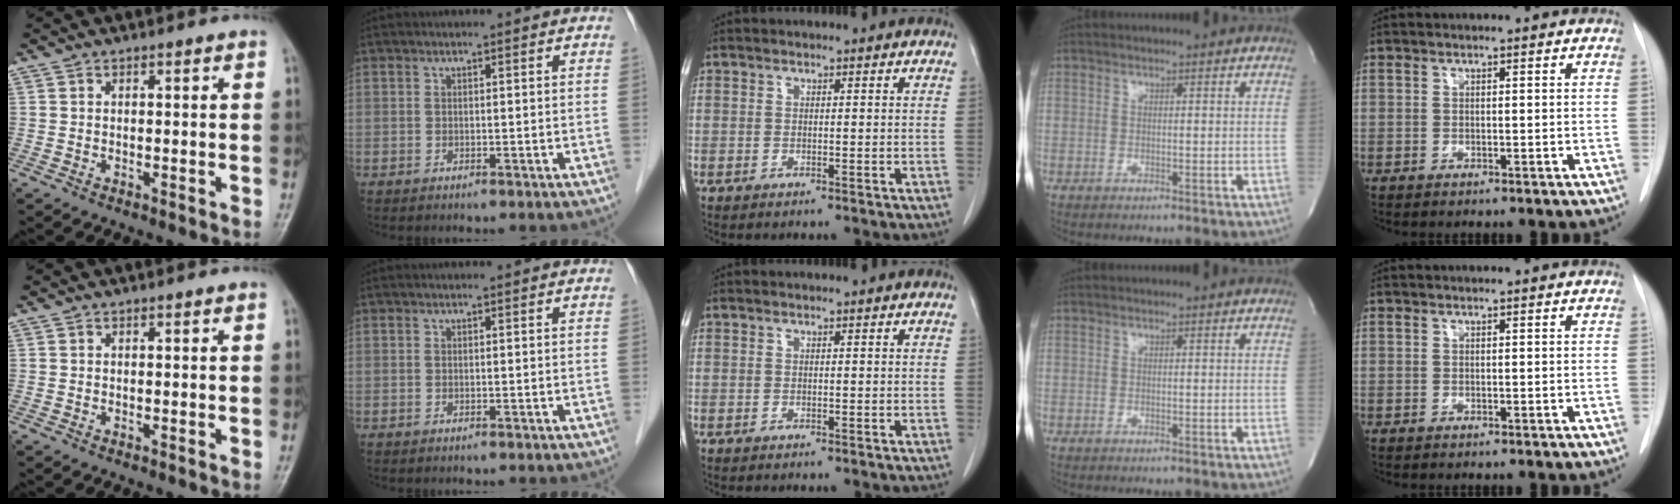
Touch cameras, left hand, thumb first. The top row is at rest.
{}